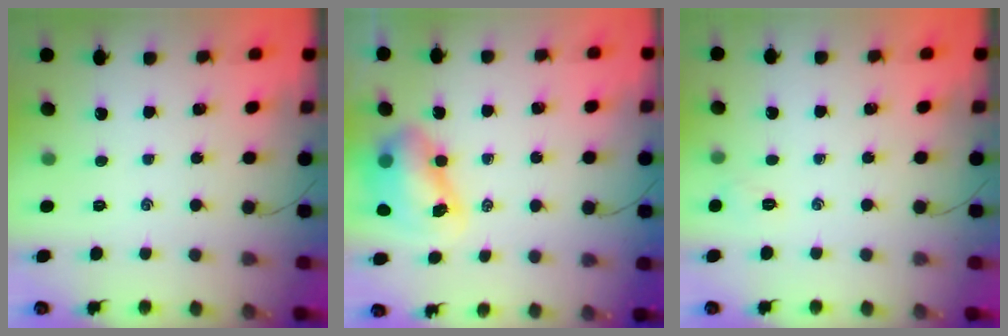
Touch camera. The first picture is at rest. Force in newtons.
{"total": 8.5, "press": 8.2, "slide": 2.4}
{"total": 4.0, "press": 3.9, "slide": 1.2}